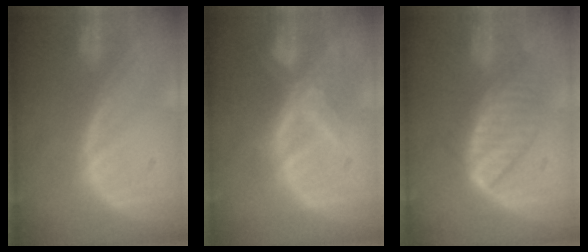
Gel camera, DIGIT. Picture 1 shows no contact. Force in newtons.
{"total": 7.3, "press": 6.2, "slide": 3.8}
{"total": 6.6, "press": 6.3, "slide": 1.9}